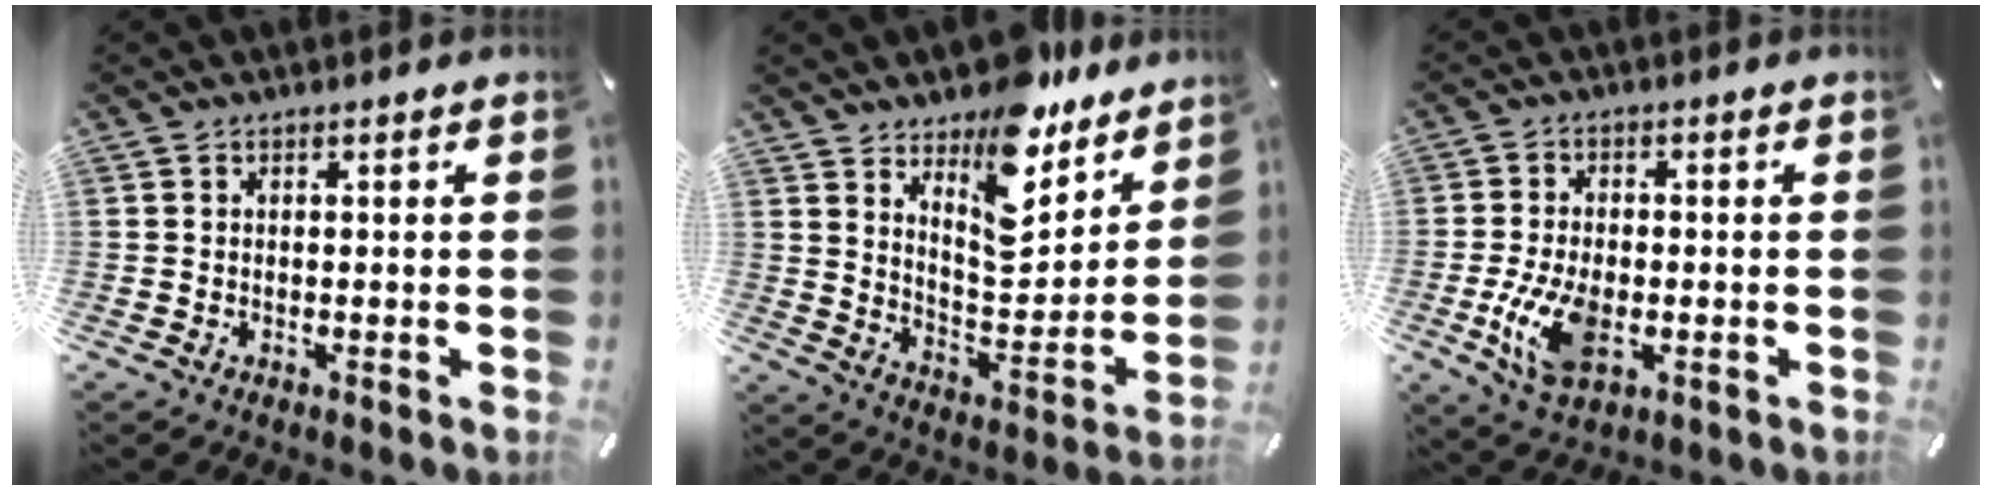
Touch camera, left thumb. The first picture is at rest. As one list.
[{"total": 14.2, "force": [11.0, 6.6, 6.0], "torque": [-0.085, -0.101, 0.192]}, {"total": 9.9, "force": [-2.4, 5.8, 7.7], "torque": [-0.175, -0.004, -0.041]}]